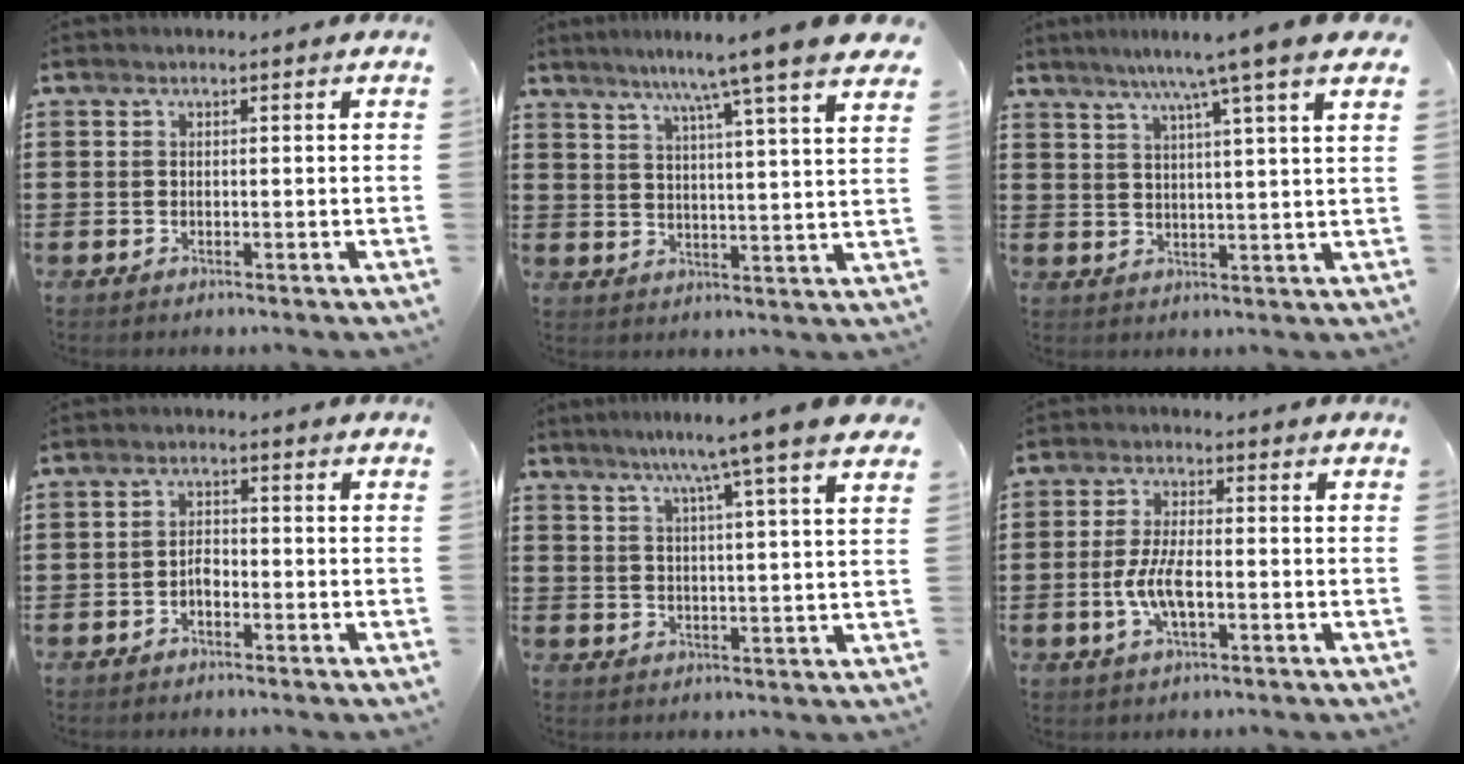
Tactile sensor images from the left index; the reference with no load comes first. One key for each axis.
{"total": 8.4, "fx": 6.8, "fy": -1.2, "fz": 4.8, "tx": -0.104, "ty": -0.042, "tz": 0.104}
{"total": 7.7, "fx": 5.6, "fy": -0.5, "fz": 5.3, "tx": -0.114, "ty": -0.017, "tz": 0.089}
{"total": 1.9, "fx": -1.2, "fy": 0.9, "fz": 1.1, "tx": -0.026, "ty": 0.006, "tz": -0.025}
{"total": 7.9, "fx": 5.9, "fy": -0.8, "fz": 5.2, "tx": -0.105, "ty": -0.030, "tz": 0.092}
{"total": 6.0, "fx": -1.5, "fy": 2.0, "fz": 5.5, "tx": -0.121, "ty": -0.003, "tz": -0.032}